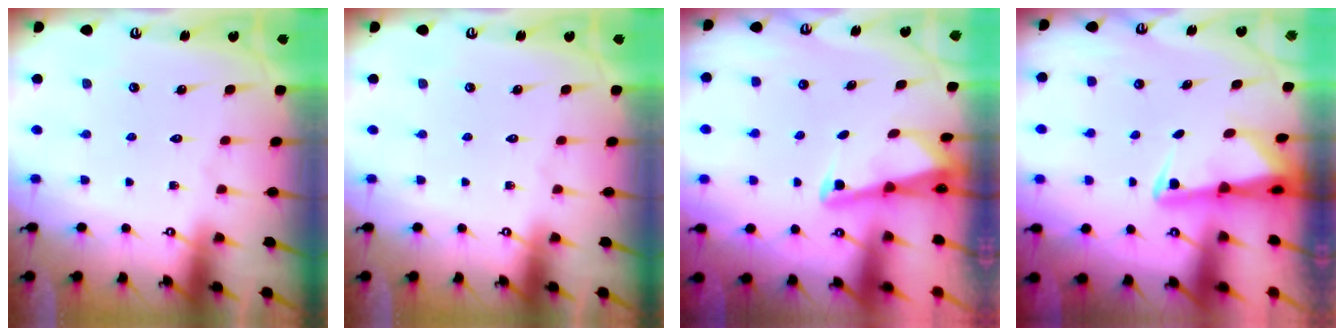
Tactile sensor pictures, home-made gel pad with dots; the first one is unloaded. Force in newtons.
{"total": 0.0}
{"total": 2.1, "press": 2.1, "slide": 0.3}
{"total": 2.4, "press": 2.4, "slide": 0.5}